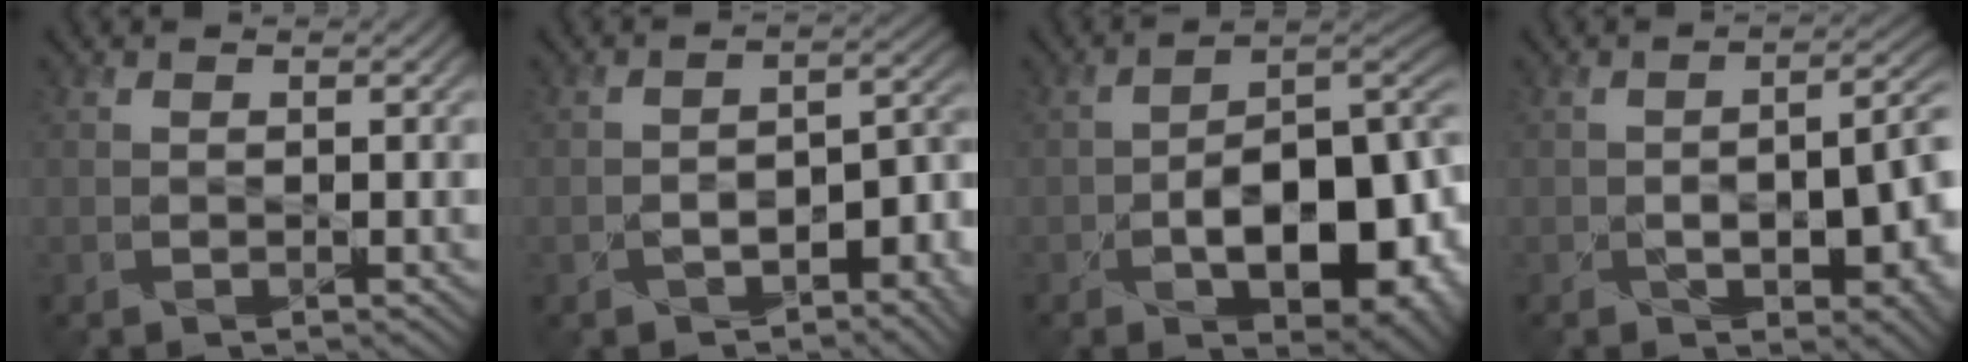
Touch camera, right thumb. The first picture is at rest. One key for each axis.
{"total": 6.2, "fx": -3.1, "fy": 3.2, "fz": 4.2, "tx": -0.053, "ty": -0.007, "tz": -0.052}
{"total": 14.9, "fx": -4.1, "fy": 8.0, "fz": 11.9, "tx": -0.167, "ty": -0.028, "tz": -0.052}
{"total": 10.4, "fx": -3.1, "fy": 5.4, "fz": 8.3, "tx": -0.100, "ty": -0.022, "tz": -0.035}